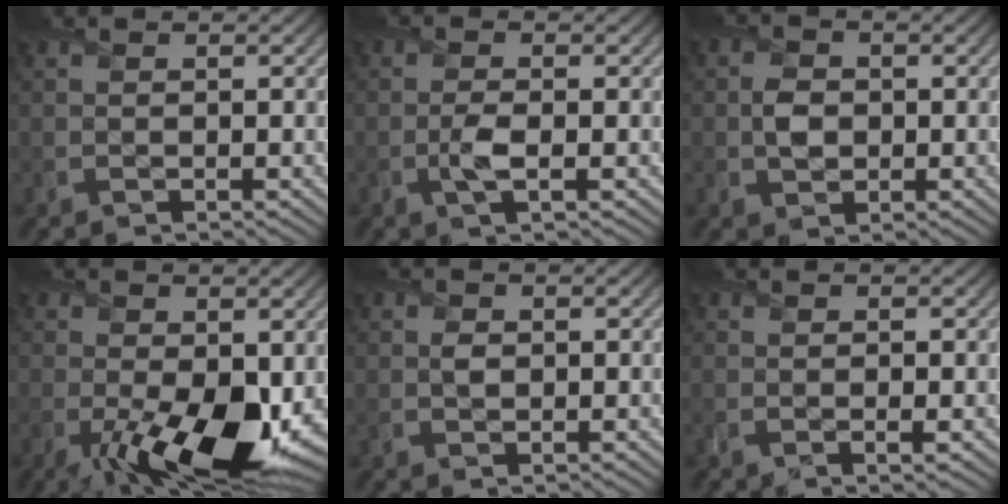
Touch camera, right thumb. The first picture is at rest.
{"total": 1.8, "force": [-0.5, 0.7, 1.6], "torque": [-0.034, 0.000, -0.012]}
{"total": 2.4, "force": [0.0, 2.2, 1.1], "torque": [-0.022, 0.000, -0.006]}
{"total": 12.2, "force": [-3.7, 6.0, 10.0], "torque": [-0.170, -0.046, -0.046]}
{"total": 1.0, "force": [0.0, 0.8, 0.6], "torque": [-0.011, -0.003, -0.001]}
{"total": 0.9, "force": [-0.3, 0.2, 0.8], "torque": [-0.014, -0.005, -0.006]}